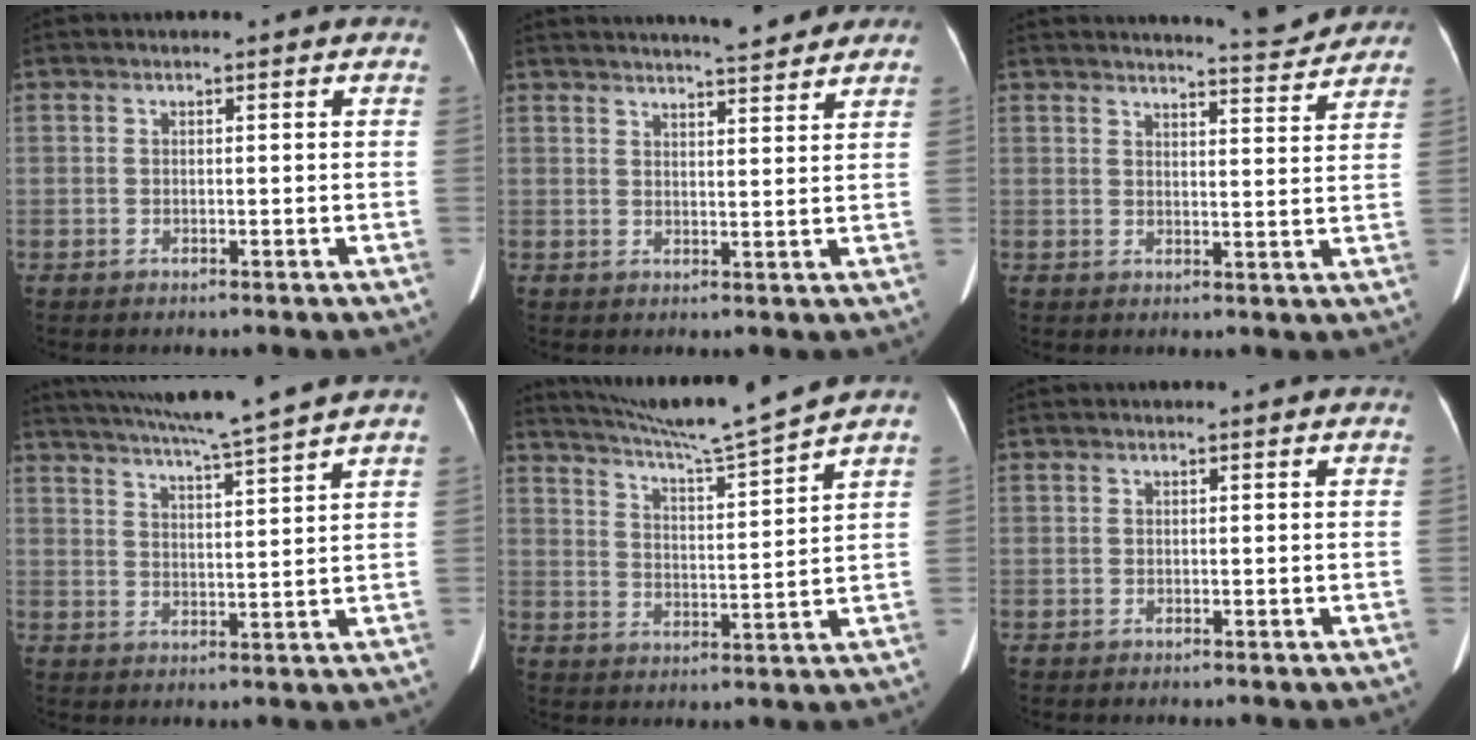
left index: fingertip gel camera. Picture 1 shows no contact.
{"total": 10.1, "force": [9.1, 0.9, 4.1], "torque": [-0.056, 0.008, 0.113]}
{"total": 6.9, "force": [6.8, 0.0, 1.0], "torque": [-0.023, -0.011, 0.080]}
{"total": 12.3, "force": [10.8, -2.0, 5.6], "torque": [-0.100, -0.006, 0.162]}
{"total": 11.3, "force": [10.3, -2.7, 3.8], "torque": [-0.073, -0.025, 0.172]}
{"total": 0.0}